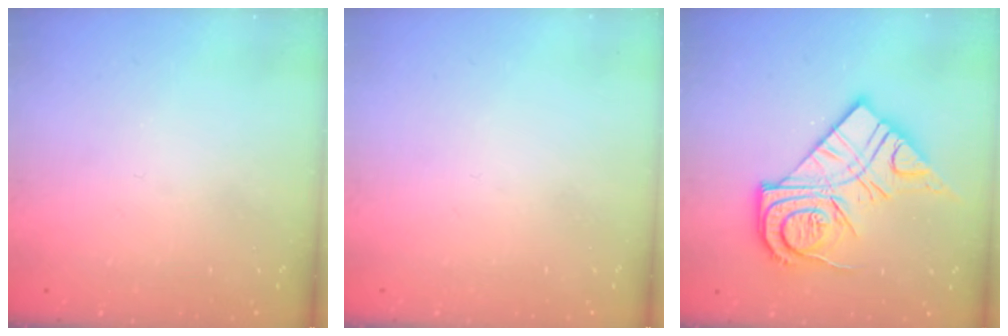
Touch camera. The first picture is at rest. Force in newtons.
{"total": 1.6, "press": 1.6, "slide": 0.1}
{"total": 16.7, "press": 16.6, "slide": 1.5}